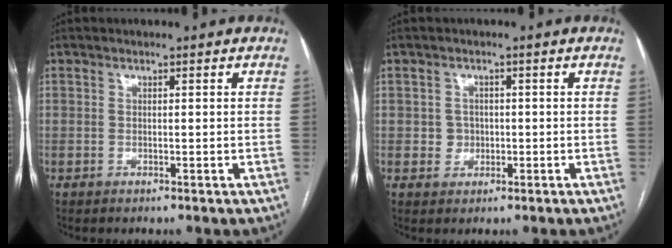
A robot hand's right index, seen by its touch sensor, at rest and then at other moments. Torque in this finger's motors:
{"motor_torque": [0.27, -0.02, -0.01, 0.00]}